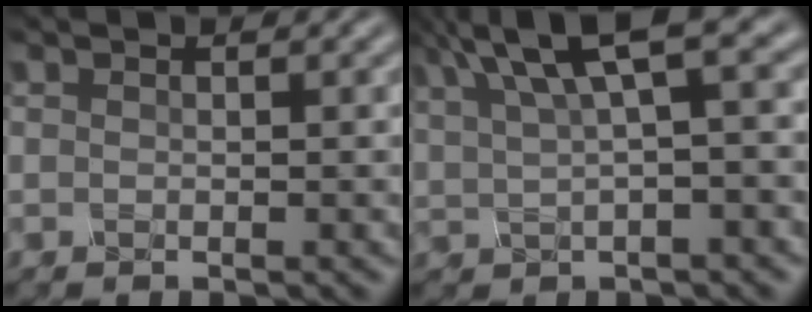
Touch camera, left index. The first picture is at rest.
{"total": 7.5, "force": [3.7, 2.1, 6.2], "torque": [-0.118, 0.026, 0.072]}